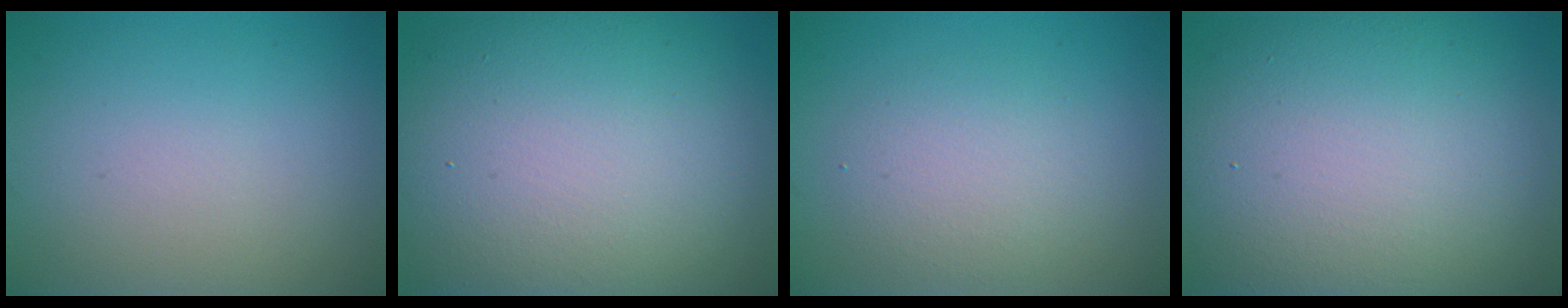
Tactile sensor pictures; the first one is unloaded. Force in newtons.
{"total": 14.7, "press": 14.7, "slide": 1.2}
{"total": 3.1, "press": 3.1, "slide": 0.1}
{"total": 14.2, "press": 14.2, "slide": 0.7}